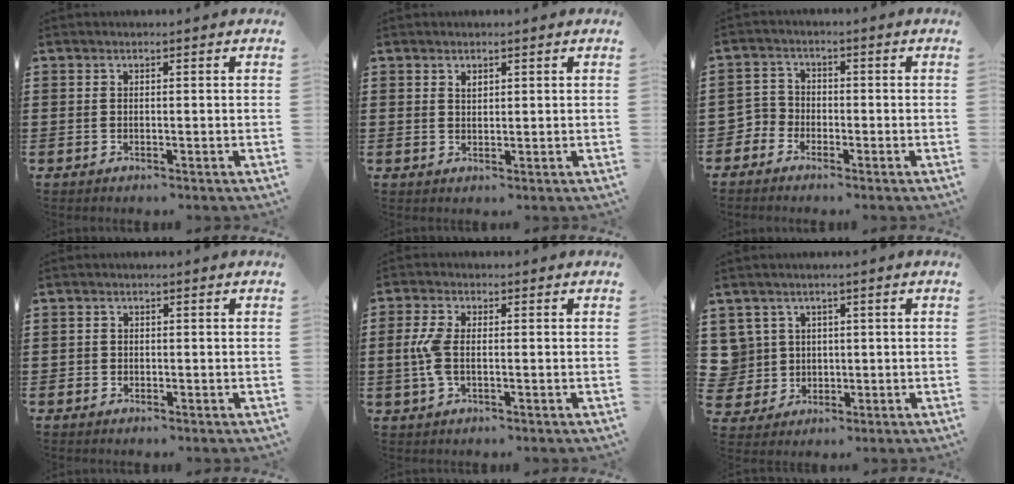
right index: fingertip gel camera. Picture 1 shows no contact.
{"total": 1.0, "force": [0.7, 0.5, 0.4], "torque": [-0.010, 0.002, 0.014]}
{"total": 2.9, "force": [-2.2, 1.9, 0.1], "torque": [-0.021, 0.002, -0.052]}
{"total": 0.6, "force": [-0.3, 0.6, 0.1], "torque": [-0.003, 0.003, -0.007]}
{"total": 4.8, "force": [-0.5, 2.2, 4.3], "torque": [-0.114, -0.010, -0.019]}
{"total": 4.6, "force": [1.0, 4.5, 0.2], "torque": [-0.039, 0.011, 0.017]}